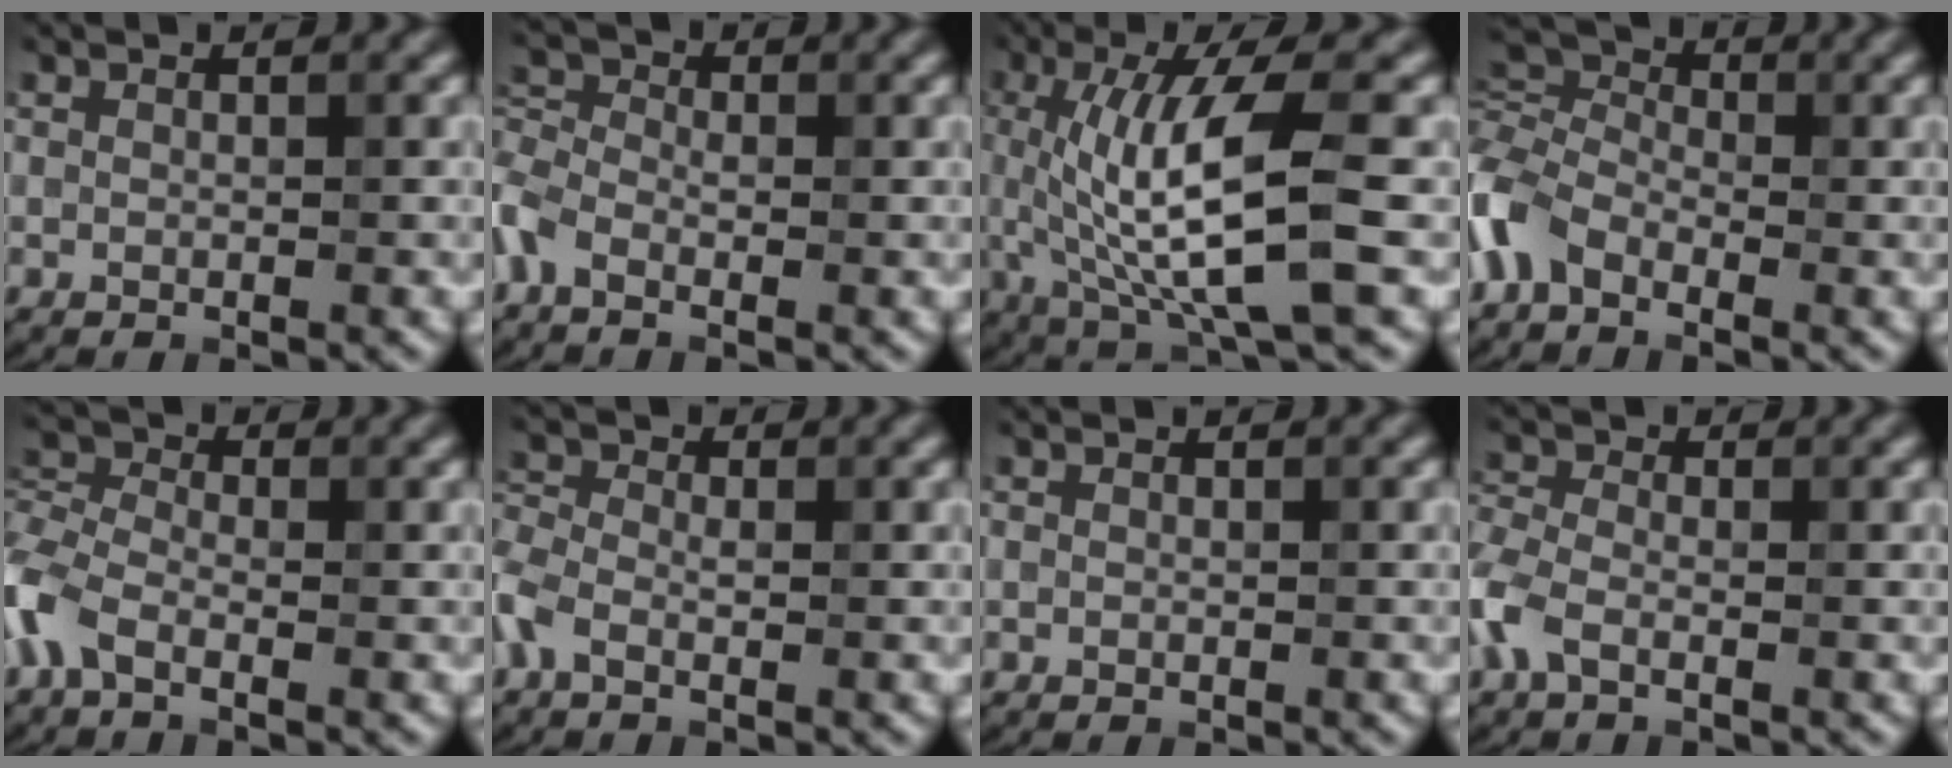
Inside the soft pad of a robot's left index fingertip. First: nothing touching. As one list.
[{"total": 3.6, "force": [-1.6, 2.1, 2.4], "torque": [-0.053, 0.007, -0.053]}, {"total": 9.6, "force": [0.0, 2.5, 9.2], "torque": [-0.150, -0.006, 0.007]}, {"total": 5.7, "force": [-2.3, 3.6, 3.9], "torque": [-0.089, 0.010, -0.072]}, {"total": 4.6, "force": [-2.1, 2.4, 3.2], "torque": [-0.079, 0.005, -0.067]}, {"total": 3.1, "force": [-1.1, 1.9, 2.2], "torque": [-0.053, 0.006, -0.040]}, {"total": 0.0}, {"total": 3.1, "force": [-1.3, 1.8, 2.1], "torque": [-0.058, 0.004, -0.043]}]